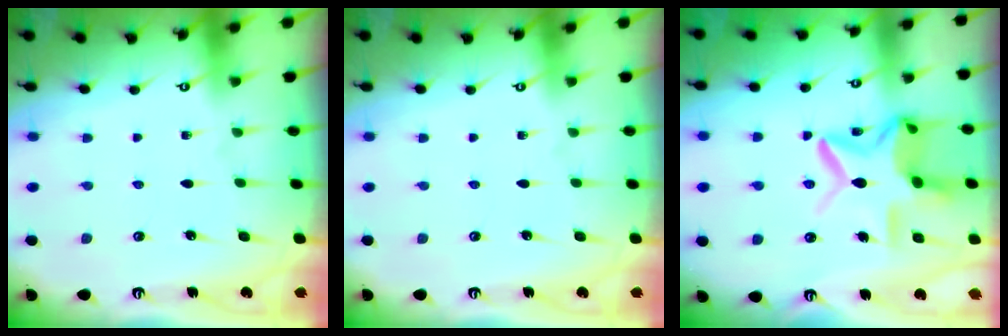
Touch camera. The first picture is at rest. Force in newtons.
{"total": 0.0}
{"total": 13.5, "press": 13.5, "slide": 1.4}